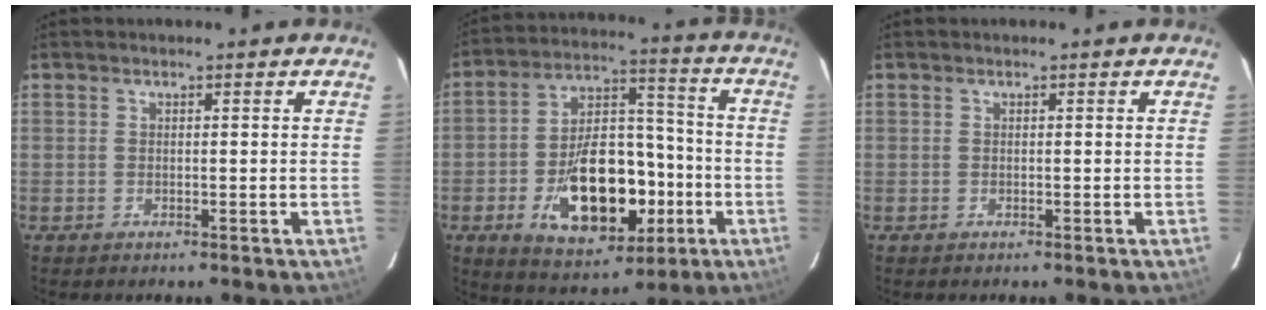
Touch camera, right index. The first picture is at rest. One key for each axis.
{"total": 19.4, "fx": -6.2, "fy": 10.8, "fz": 14.8, "tx": -0.270, "ty": 0.023, "tz": -0.080}
{"total": 0.0}